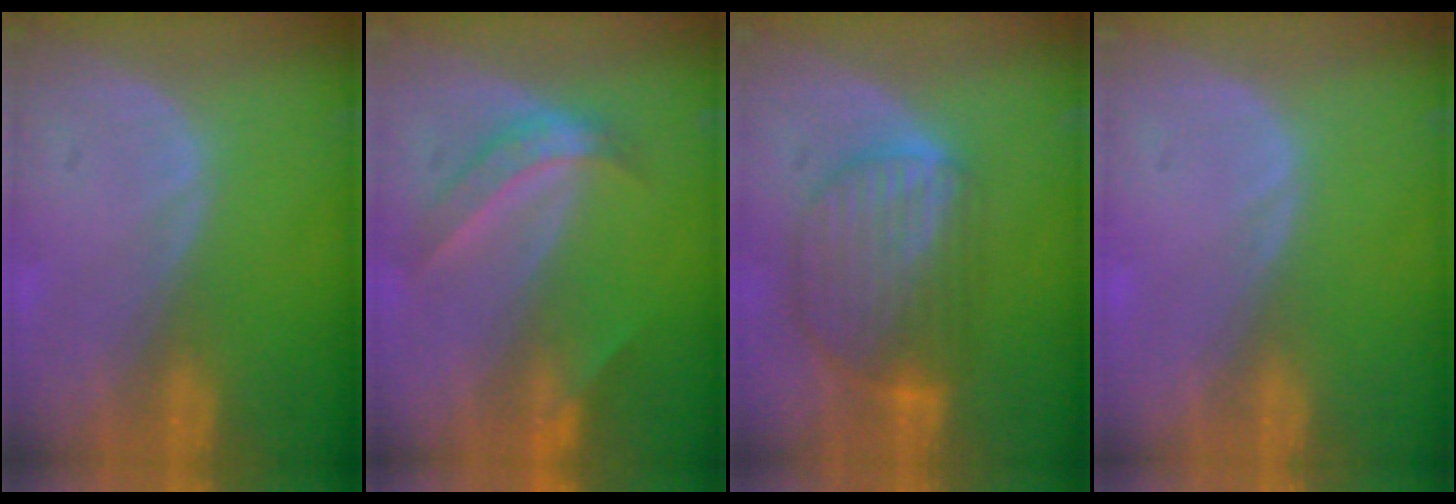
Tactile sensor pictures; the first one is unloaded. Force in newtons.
{"total": 5.7, "press": 4.8, "slide": 3.1}
{"total": 8.8, "press": 7.7, "slide": 4.2}
{"total": 0.5, "press": 0.1, "slide": 0.5}